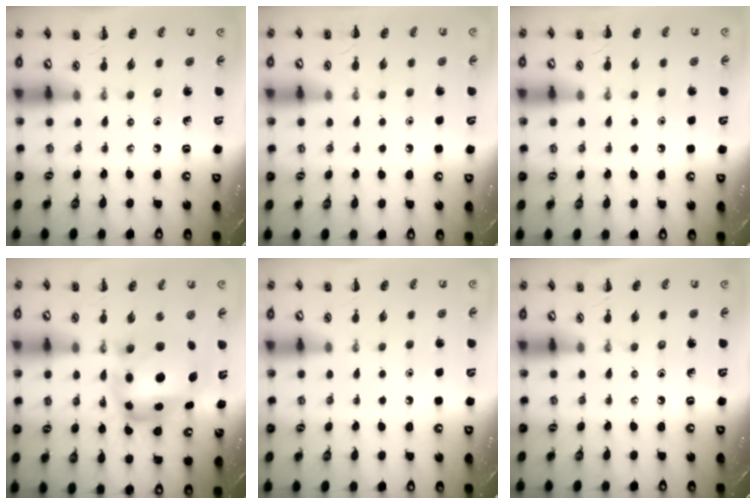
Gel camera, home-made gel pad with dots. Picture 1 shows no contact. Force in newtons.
{"total": 1.8, "press": 1.8, "slide": 0.1}
{"total": 1.8, "press": 1.8, "slide": 0.1}
{"total": 8.4, "press": 8.1, "slide": 2.2}
{"total": 1.8, "press": 1.7, "slide": 0.1}
{"total": 0.0}